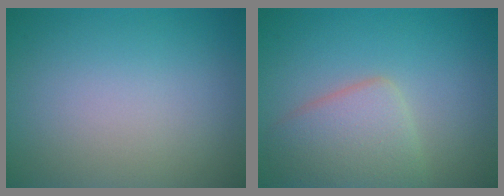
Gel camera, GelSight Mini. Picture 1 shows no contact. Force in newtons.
{"total": 4.3, "press": 4.3, "slide": 0.3}